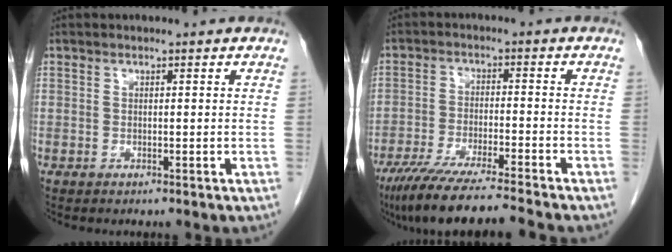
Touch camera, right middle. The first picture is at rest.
{"total": 12.7, "force": [-10.9, -0.6, 6.5], "torque": [-0.095, -0.031, -0.178]}